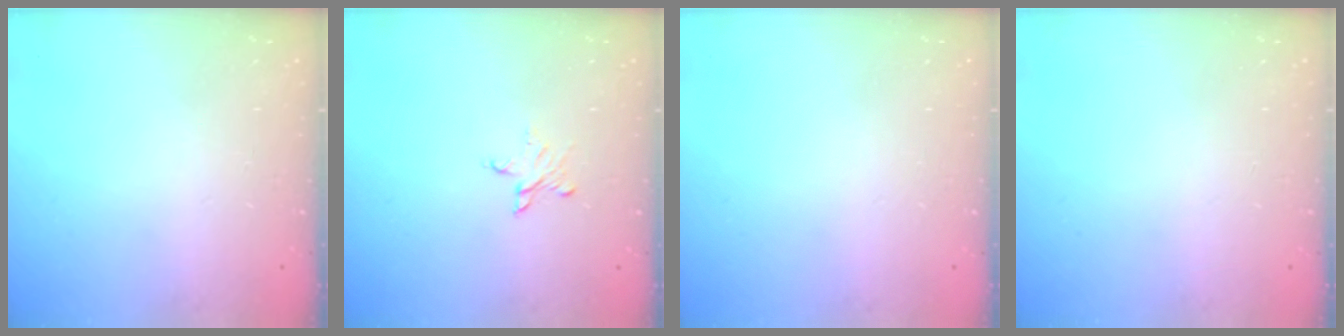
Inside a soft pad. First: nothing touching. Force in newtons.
{"total": 3.6, "press": 3.6, "slide": 0.3}
{"total": 0.0}
{"total": 0.0}